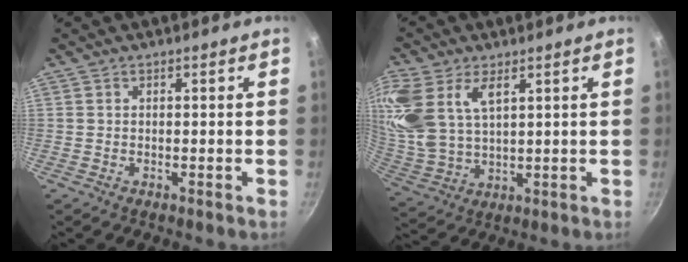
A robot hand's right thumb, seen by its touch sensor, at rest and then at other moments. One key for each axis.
{"total": 17.8, "fx": 6.8, "fy": 10.4, "fz": 12.7, "tx": -0.307, "ty": -0.004, "tz": 0.139}